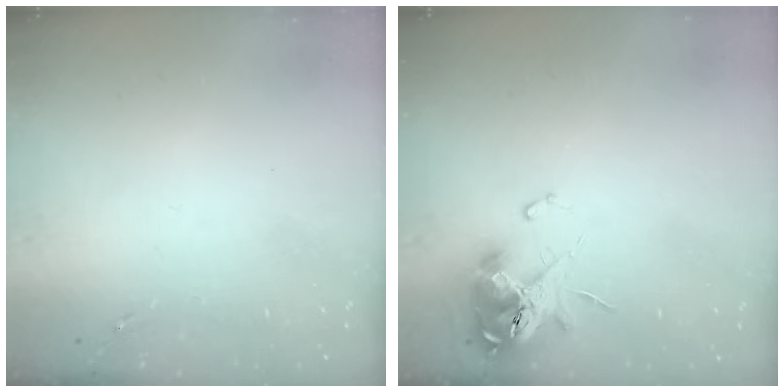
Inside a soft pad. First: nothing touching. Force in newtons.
{"total": 11.8, "press": 11.7, "slide": 1.4}